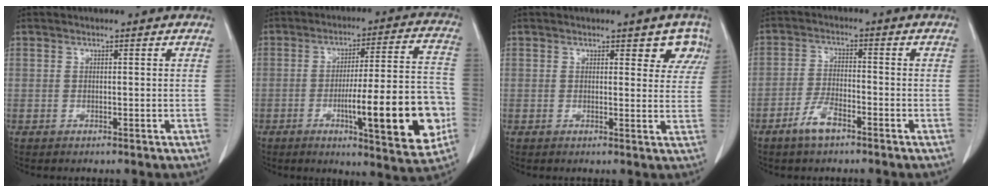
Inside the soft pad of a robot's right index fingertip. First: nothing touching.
{"total": 18.4, "force": [-5.1, 2.5, 17.5], "torque": [-0.220, 0.011, -0.064]}
{"total": 4.0, "force": [2.4, 2.1, 2.4], "torque": [-0.004, 0.001, 0.020]}
{"total": 4.6, "force": [-3.1, 1.3, 3.1], "torque": [-0.071, -0.001, -0.057]}